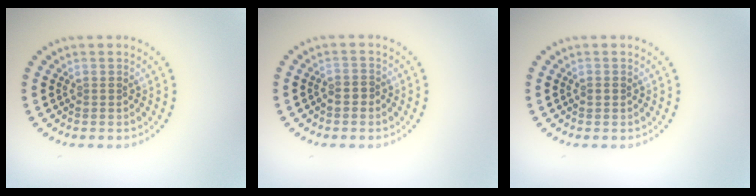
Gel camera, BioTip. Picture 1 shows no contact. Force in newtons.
{"total": 0.8, "press": 0.7, "slide": 0.5}
{"total": 0.8, "press": 0.8, "slide": 0.1}